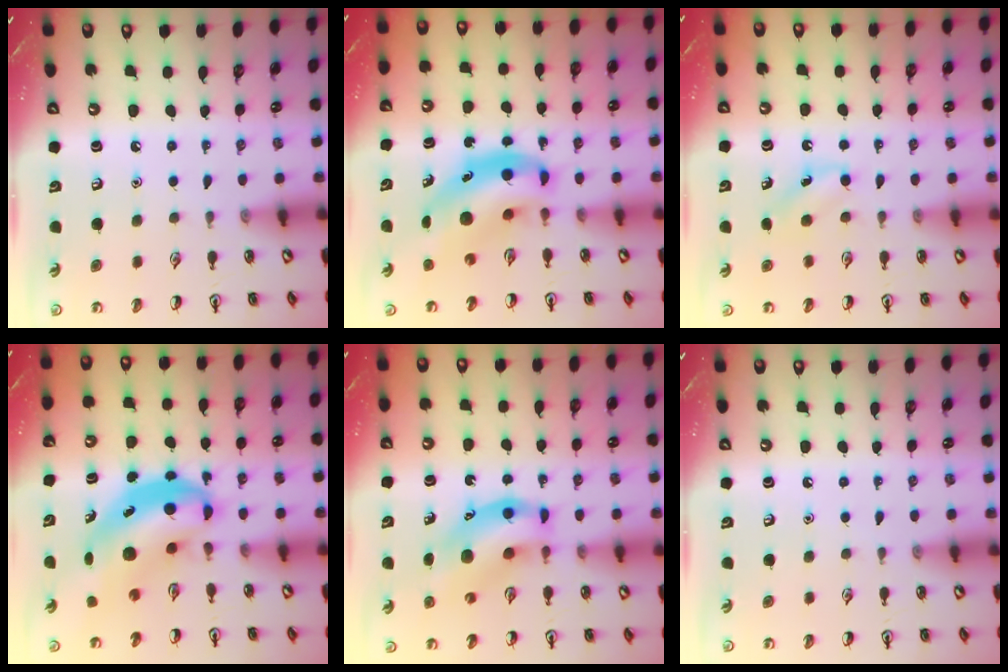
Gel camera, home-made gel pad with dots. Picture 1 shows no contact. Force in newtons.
{"total": 8.9, "press": 8.5, "slide": 2.5}
{"total": 4.1, "press": 3.9, "slide": 1.3}
{"total": 7.3, "press": 7.2, "slide": 1.5}
{"total": 10.9, "press": 10.6, "slide": 2.9}
{"total": 0.0}